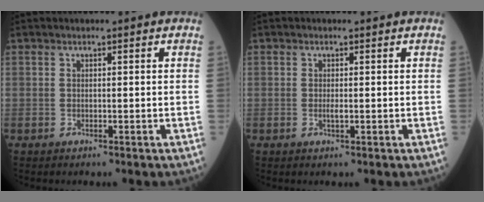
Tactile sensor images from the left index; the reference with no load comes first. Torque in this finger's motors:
{"motor_torque": [0.22, 0.14, 0.00, 0.00]}